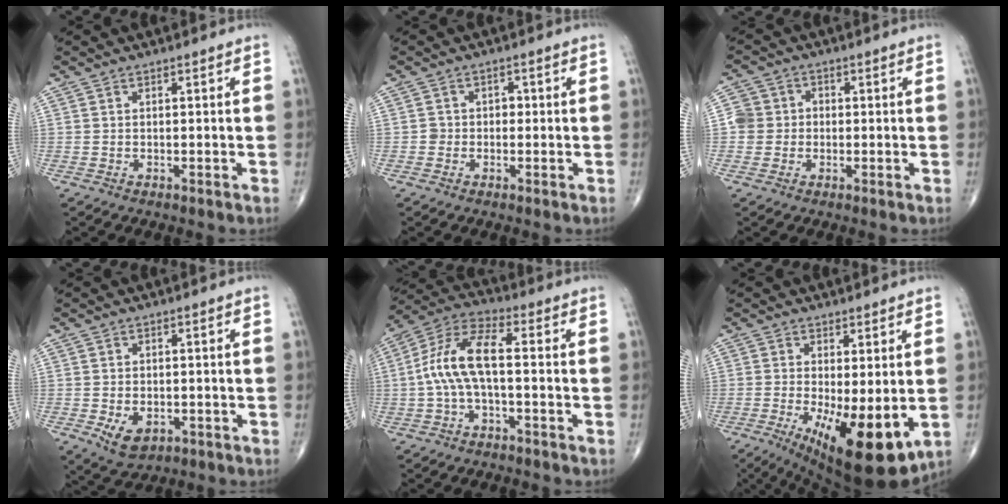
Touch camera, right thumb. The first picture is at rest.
{"total": 2.0, "force": [-0.3, 1.8, 0.7], "torque": [0.005, 0.008, -0.009]}
{"total": 4.6, "force": [-0.4, 4.4, 1.0], "torque": [0.005, 0.011, -0.015]}
{"total": 5.2, "force": [-1.6, 3.4, 3.6], "torque": [-0.053, 0.000, -0.014]}
{"total": 10.6, "force": [-0.8, 4.1, 9.7], "torque": [-0.208, 0.042, -0.022]}
{"total": 14.6, "force": [-3.4, 5.0, 13.3], "torque": [-0.200, -0.030, -0.034]}